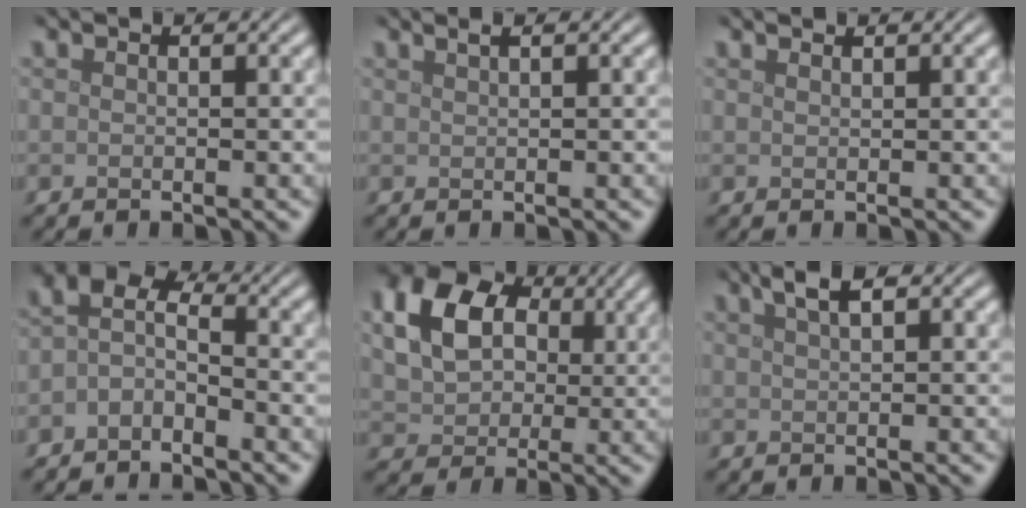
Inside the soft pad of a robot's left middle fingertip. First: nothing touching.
{"total": 1.4, "force": [0.9, 0.5, 1.0], "torque": [-0.007, -0.001, 0.008]}
{"total": 0.9, "force": [0.8, 0.1, 0.3], "torque": [-0.003, -0.001, 0.009]}
{"total": 3.2, "force": [-1.1, 1.8, 2.3], "torque": [-0.046, 0.010, -0.034]}
{"total": 11.7, "force": [3.8, 8.8, 6.7], "torque": [-0.138, 0.035, 0.067]}
{"total": 2.3, "force": [1.4, 0.7, 1.7], "torque": [-0.026, 0.005, 0.025]}